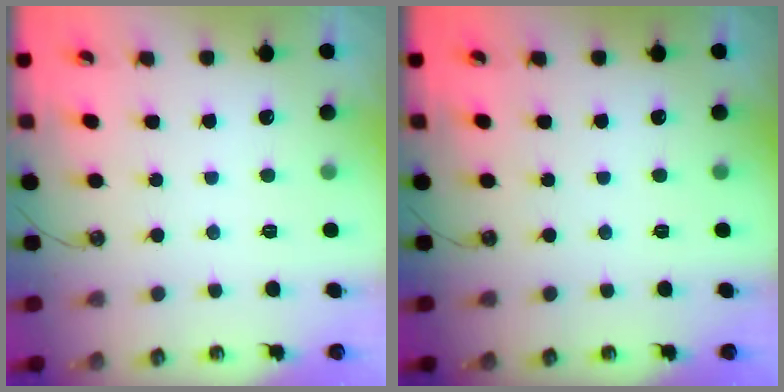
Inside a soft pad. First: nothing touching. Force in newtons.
{"total": 0.0}